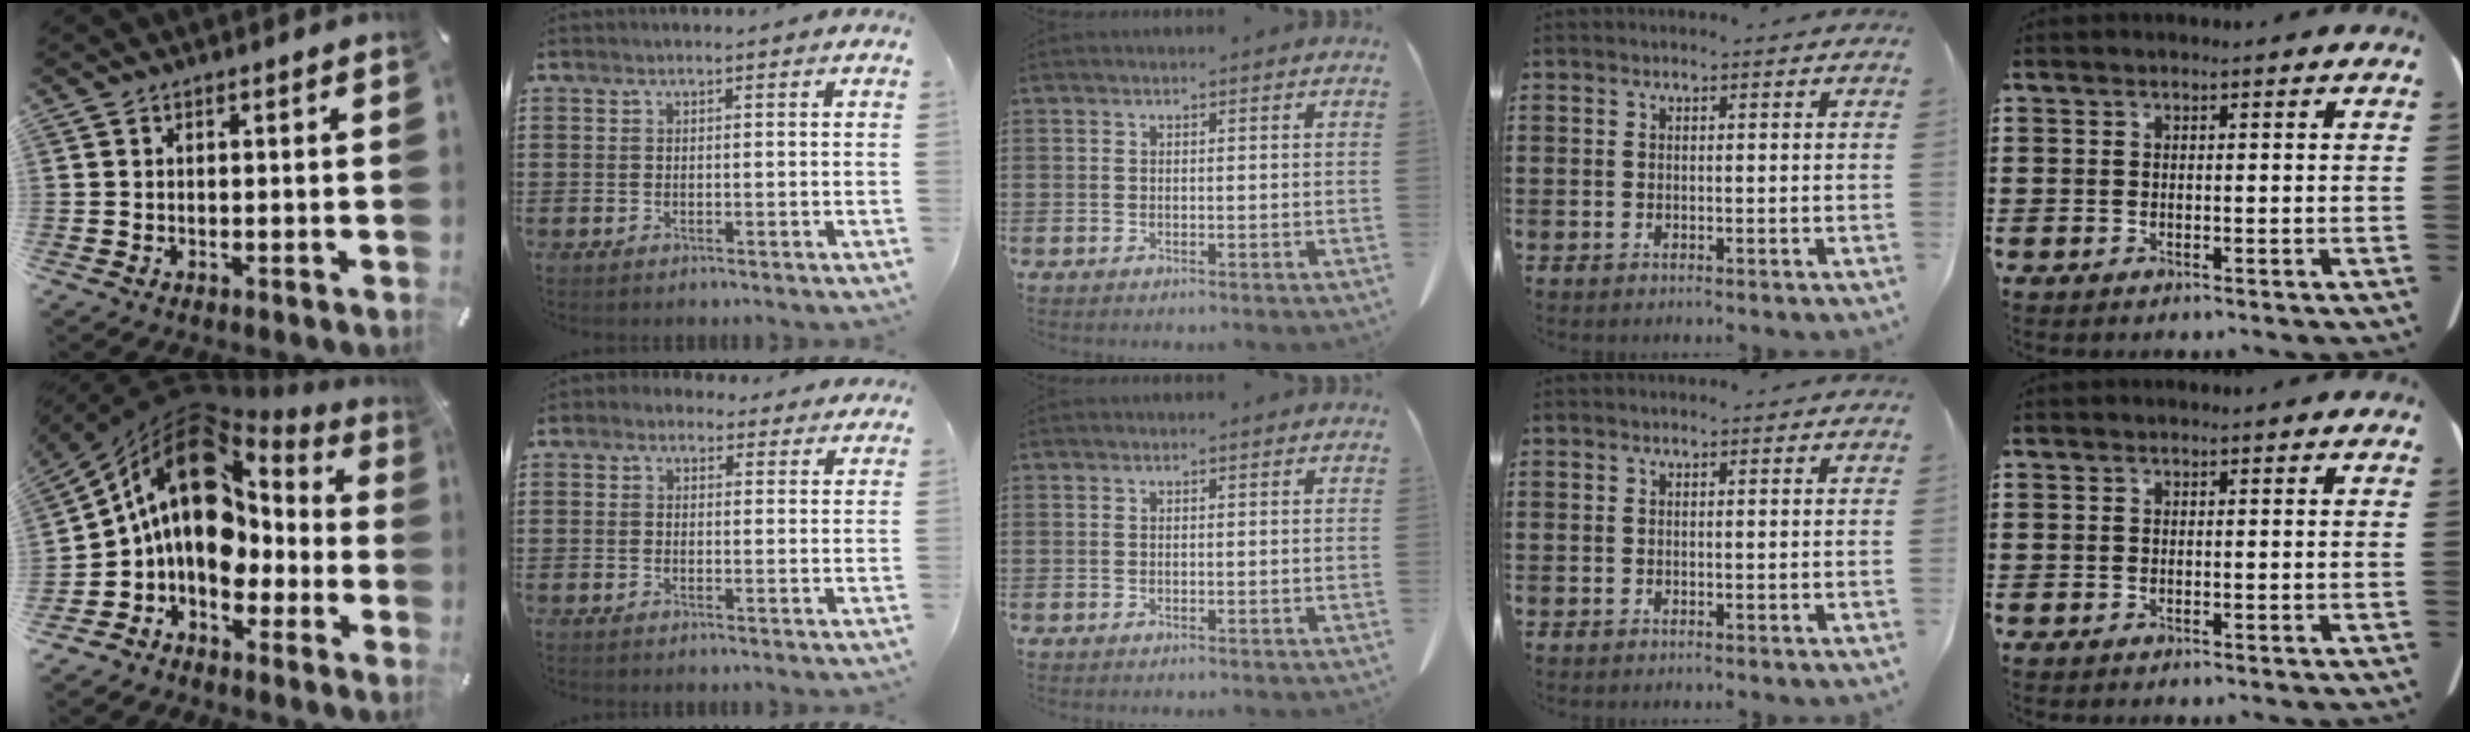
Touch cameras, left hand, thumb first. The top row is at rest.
{"thumb": {"total": 17.7, "force": [3.1, 12.6, 12.0], "torque": [-0.224, -0.014, 0.050]}, "index": {"total": 2.6, "force": [2.1, 1.5, 0.6], "torque": [-0.010, 0.000, 0.037]}}